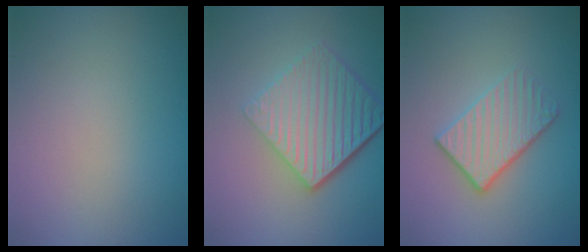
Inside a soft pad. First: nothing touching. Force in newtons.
{"total": 7.0, "press": 4.5, "slide": 5.3}
{"total": 3.8, "press": 3.1, "slide": 2.1}